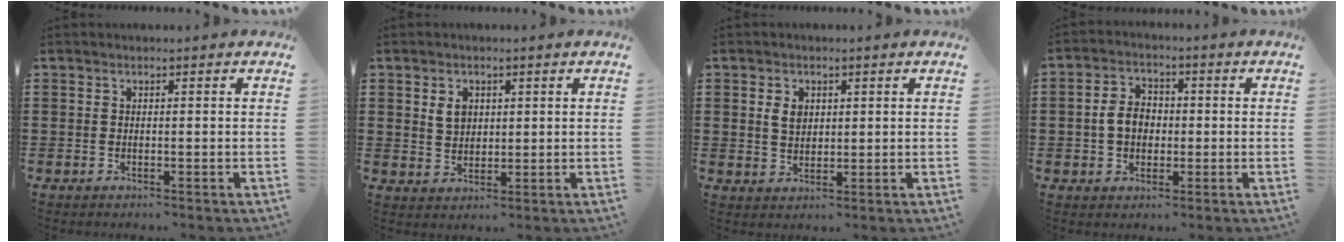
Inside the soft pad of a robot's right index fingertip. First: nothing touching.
{"total": 3.1, "force": [1.1, 2.4, 1.7], "torque": [-0.042, 0.010, 0.020]}
{"total": 2.9, "force": [0.9, 2.1, 1.9], "torque": [-0.043, 0.009, 0.015]}
{"total": 5.1, "force": [-0.5, 3.8, 3.3], "torque": [-0.078, 0.011, -0.014]}